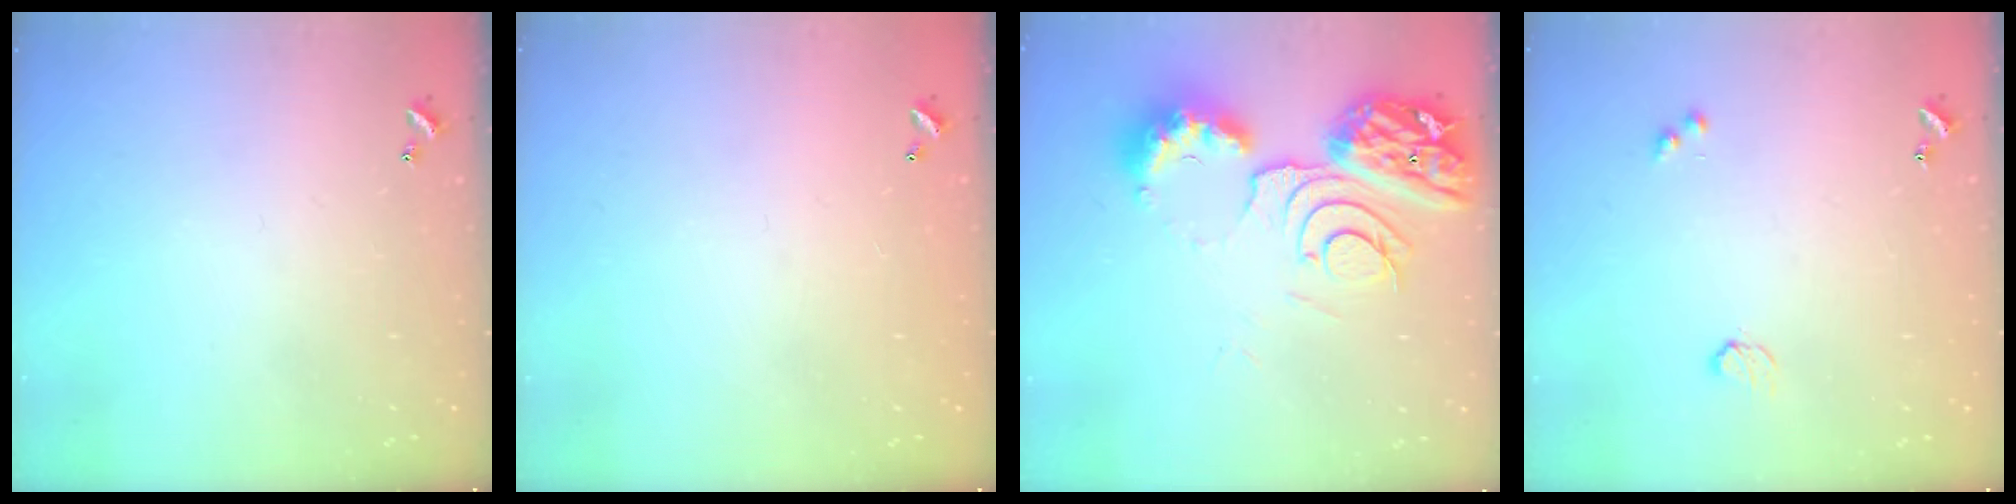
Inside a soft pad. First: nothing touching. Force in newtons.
{"total": 2.9, "press": 2.9, "slide": 0.1}
{"total": 14.1, "press": 14.1, "slide": 1.5}
{"total": 2.9, "press": 2.9, "slide": 0.5}